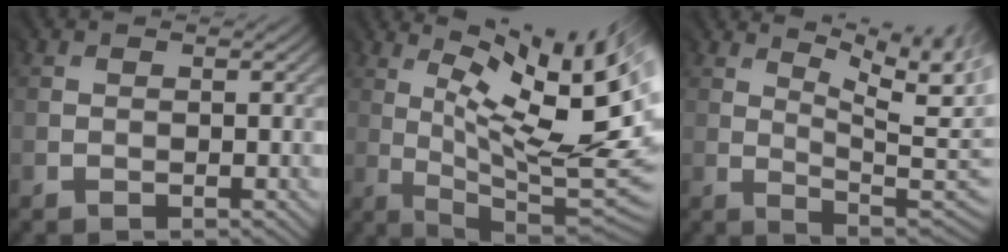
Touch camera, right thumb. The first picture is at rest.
{"total": 13.7, "force": [4.2, 3.3, 12.6], "torque": [-0.185, 0.009, 0.092]}
{"total": 13.3, "force": [5.1, 4.3, 11.5], "torque": [-0.165, 0.036, 0.093]}